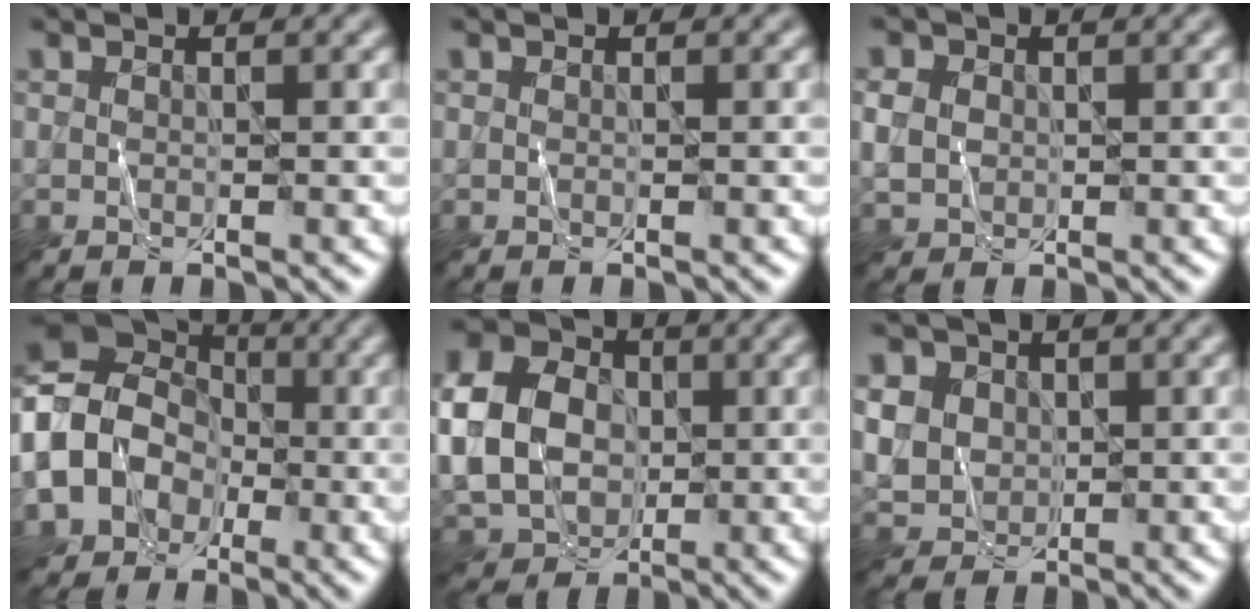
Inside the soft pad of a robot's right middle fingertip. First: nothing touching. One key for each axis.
{"total": 0.0}
{"total": 2.5, "fx": 0.2, "fy": 2.2, "fz": 1.2, "tx": -0.030, "ty": 0.000, "tz": 0.004}
{"total": 12.2, "fx": -3.1, "fy": 10.7, "fz": 4.9, "tx": -0.121, "ty": -0.007, "tz": -0.082}
{"total": 10.5, "fx": 0.1, "fy": 8.1, "fz": 6.6, "tx": -0.157, "ty": 0.005, "tz": -0.008}
{"total": 6.5, "fx": 2.2, "fy": 5.5, "fz": 2.7, "tx": -0.075, "ty": 0.021, "tz": 0.037}